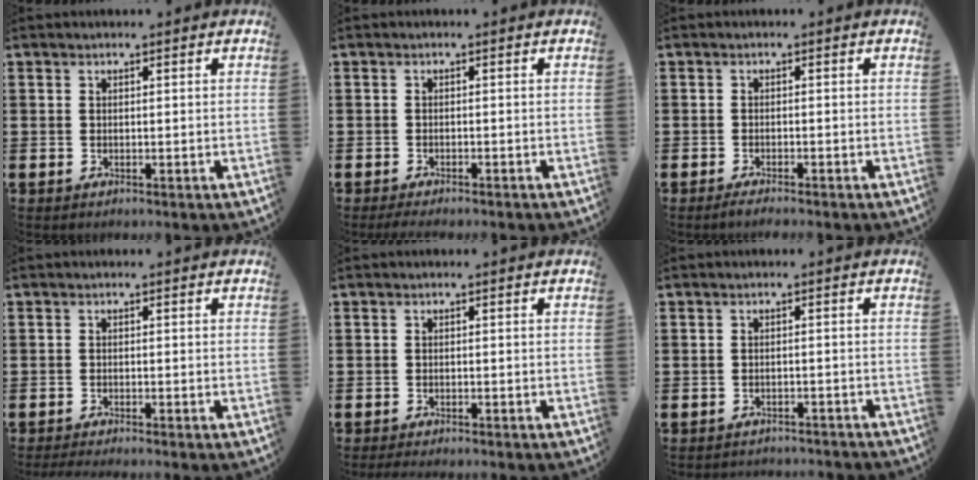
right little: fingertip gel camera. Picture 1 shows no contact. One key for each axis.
{"total": 1.1, "fx": -1.0, "fy": 0.0, "fz": 0.5, "tx": -0.008, "ty": -0.001, "tz": -0.019}
{"total": 1.1, "fx": -0.9, "fy": 0.0, "fz": 0.6, "tx": -0.011, "ty": -0.001, "tz": -0.018}
{"total": 1.0, "fx": -0.8, "fy": -0.1, "fz": 0.5, "tx": -0.006, "ty": -0.002, "tz": -0.016}
{"total": 0.8, "fx": -0.7, "fy": 0.0, "fz": 0.3, "tx": -0.005, "ty": -0.002, "tz": -0.015}
{"total": 1.3, "fx": -1.3, "fy": 0.0, "fz": -0.1, "tx": -0.002, "ty": 0.002, "tz": -0.028}